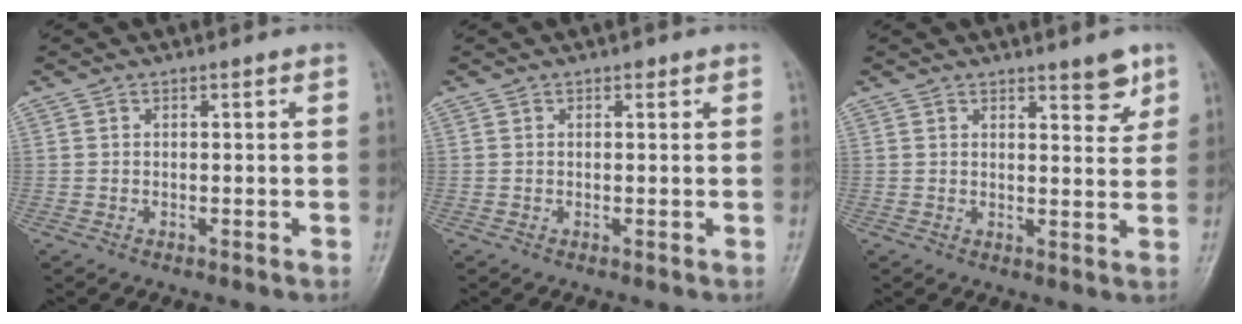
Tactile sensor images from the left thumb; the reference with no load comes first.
{"total": 0.5, "force": [0.4, 0.3, 0.1], "torque": [0.005, -0.002, 0.003]}
{"total": 4.3, "force": [3.1, 1.3, 2.7], "torque": [-0.018, -0.023, 0.040]}